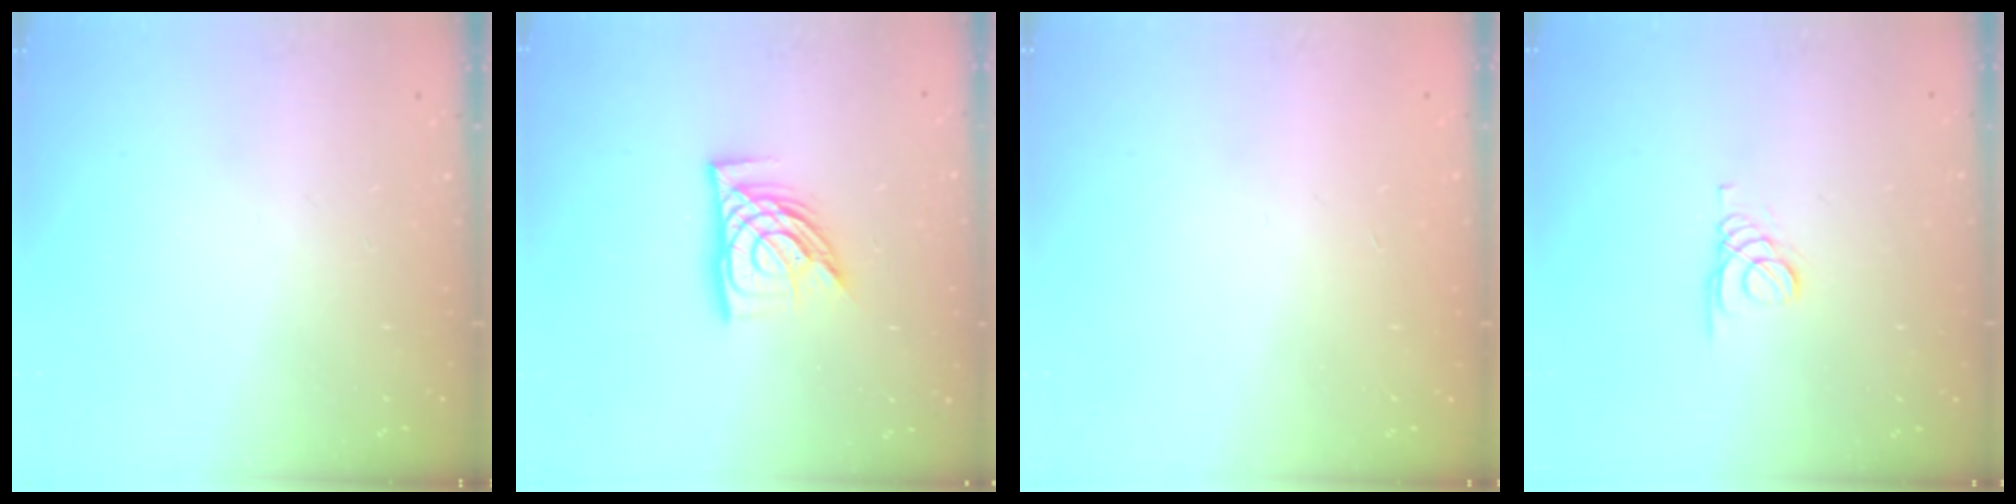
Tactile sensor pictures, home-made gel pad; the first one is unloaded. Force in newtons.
{"total": 12.1, "press": 12.0, "slide": 1.4}
{"total": 0.8, "press": 0.8, "slide": 0.2}
{"total": 1.4, "press": 1.4, "slide": 0.2}